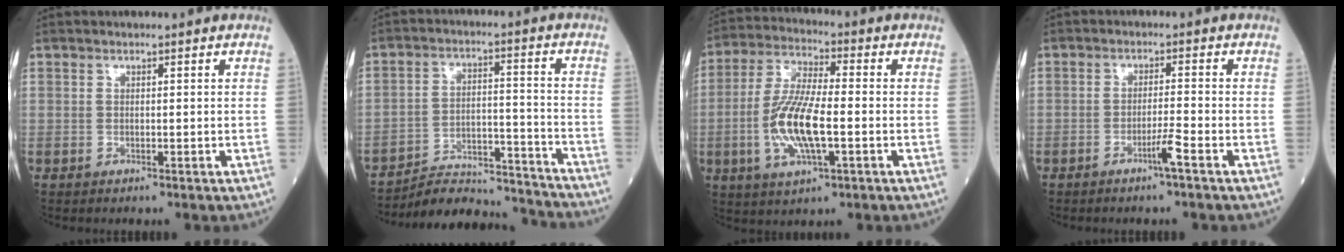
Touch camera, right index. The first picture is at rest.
{"total": 14.6, "force": [-14.4, 1.5, 1.9], "torque": [-0.020, 0.031, -0.214]}
{"total": 11.6, "force": [-2.4, 2.9, 11.0], "torque": [-0.232, -0.003, -0.043]}
{"total": 2.8, "force": [-1.9, -0.6, 2.1], "torque": [-0.039, -0.003, -0.036]}